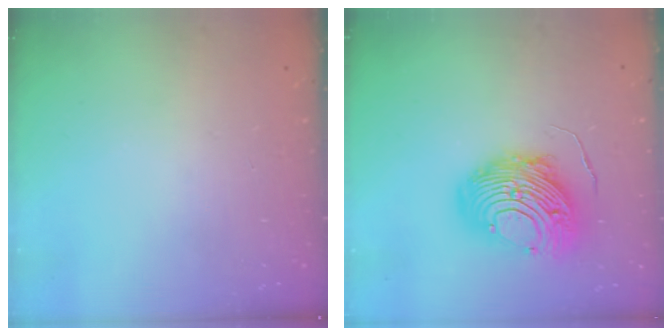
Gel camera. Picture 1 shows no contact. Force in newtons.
{"total": 14.7, "press": 14.6, "slide": 1.4}